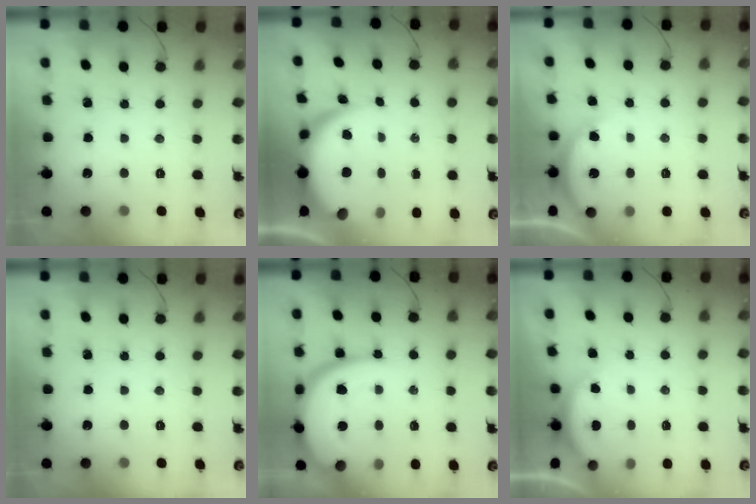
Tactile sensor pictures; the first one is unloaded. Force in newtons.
{"total": 7.8, "press": 7.6, "slide": 1.5}
{"total": 3.9, "press": 3.8, "slide": 0.5}
{"total": 0.0}
{"total": 13.4, "press": 13.3, "slide": 1.4}
{"total": 2.5, "press": 2.4, "slide": 0.6}